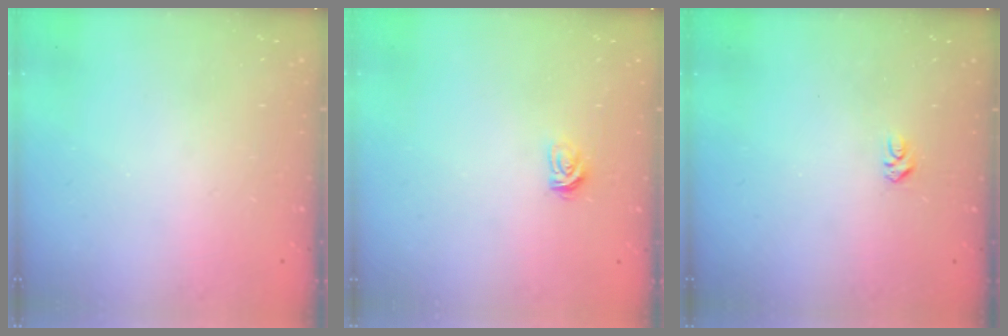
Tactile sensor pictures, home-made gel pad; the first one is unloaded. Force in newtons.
{"total": 3.4, "press": 3.4, "slide": 0.3}
{"total": 2.8, "press": 2.8, "slide": 0.4}